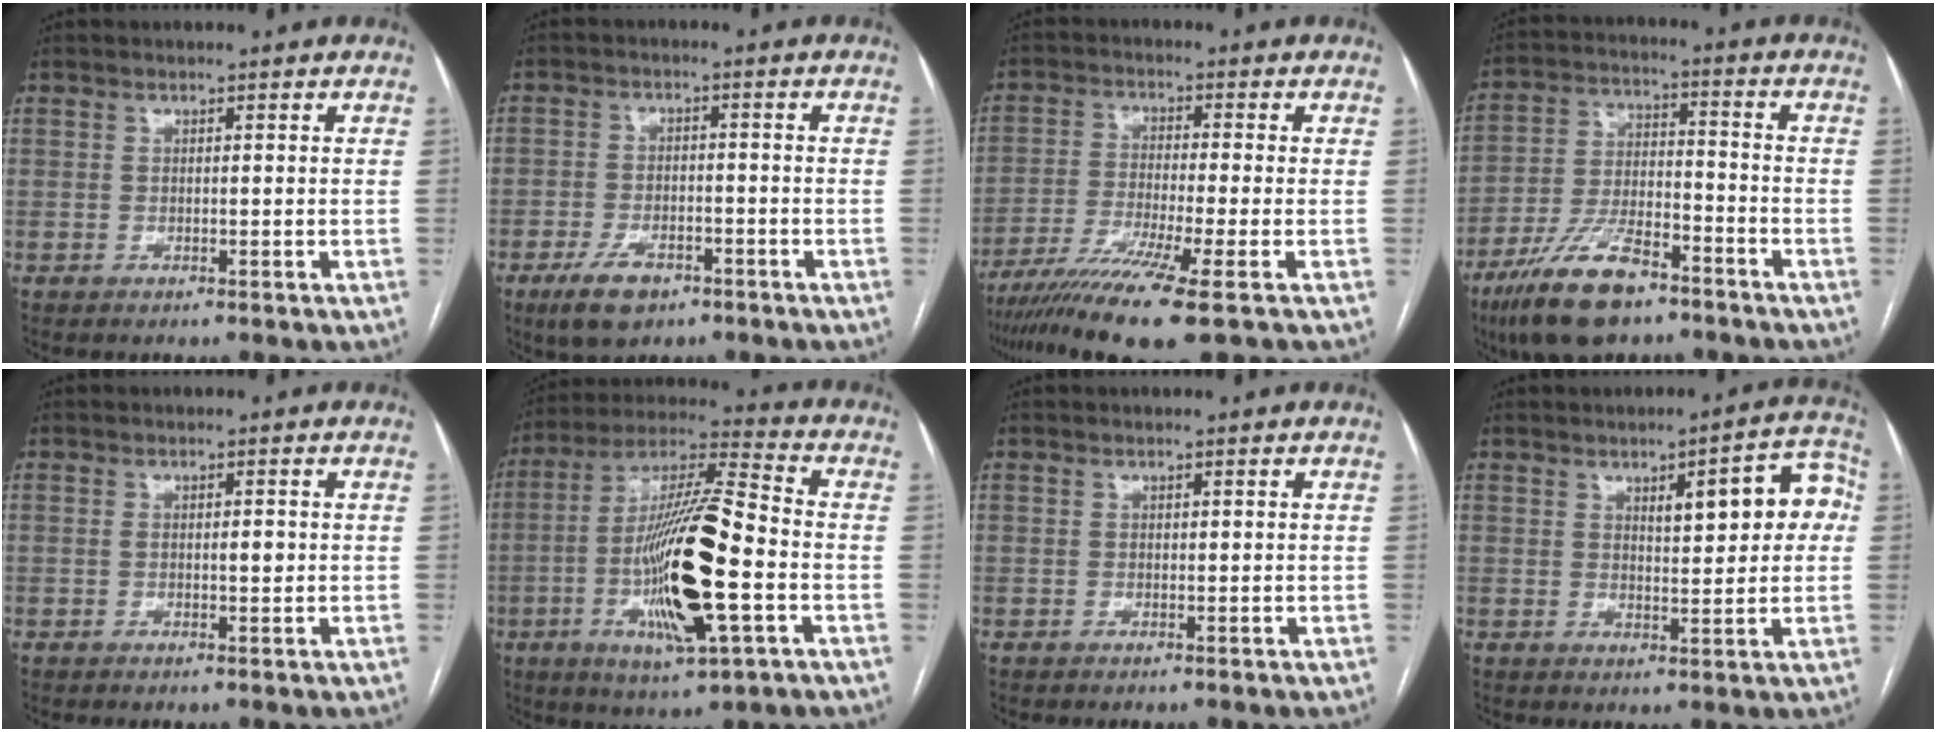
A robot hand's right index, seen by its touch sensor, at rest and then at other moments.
{"total": 6.6, "force": [-4.1, 3.4, 3.9], "torque": [-0.078, -0.002, -0.065]}
{"total": 11.3, "force": [-7.7, -1.5, 8.1], "torque": [-0.147, -0.032, -0.129]}
{"total": 13.8, "force": [-9.2, 4.7, 9.1], "torque": [-0.183, -0.008, -0.167]}
{"total": 1.9, "force": [0.0, 0.6, 1.8], "torque": [-0.030, 0.000, 0.001]}
{"total": 18.7, "force": [-4.1, 2.1, 18.1], "torque": [-0.352, -0.008, -0.071]}
{"total": 0.0}
{"total": 9.1, "force": [2.2, 2.6, 8.5], "torque": [-0.102, 0.024, 0.027]}